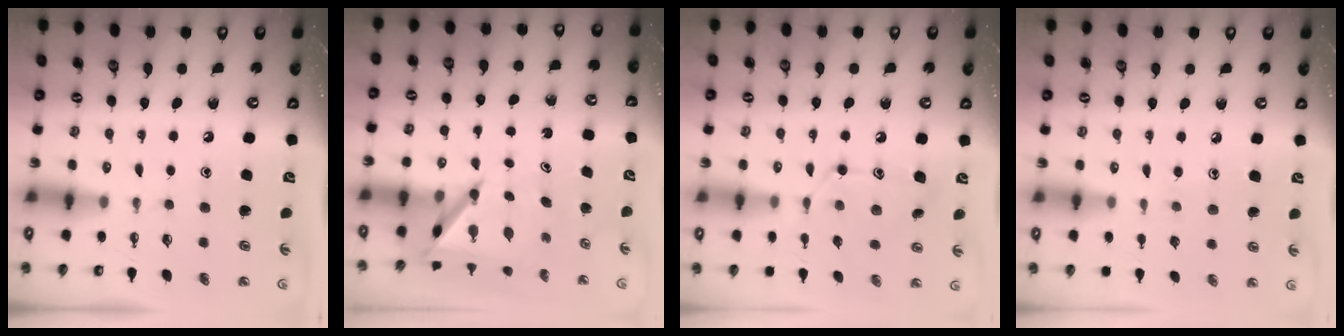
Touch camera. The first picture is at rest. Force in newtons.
{"total": 6.4, "press": 6.4, "slide": 0.6}
{"total": 12.4, "press": 12.4, "slide": 0.1}
{"total": 5.7, "press": 5.7, "slide": 0.5}